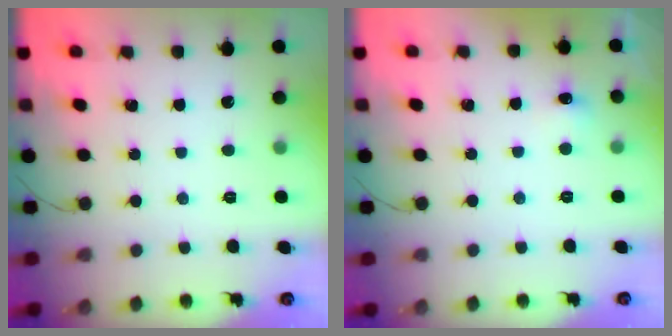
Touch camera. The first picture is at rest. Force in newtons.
{"total": 4.7, "press": 4.6, "slide": 1.0}